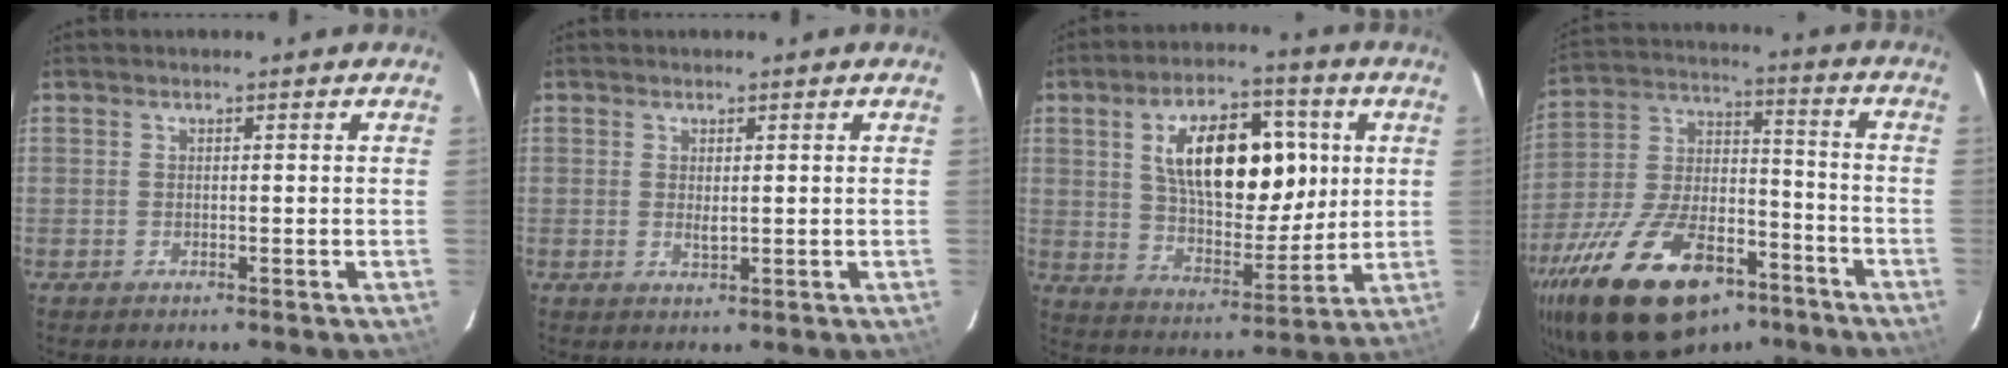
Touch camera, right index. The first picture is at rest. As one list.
[{"total": 1.5, "force": [0.2, 0.5, 1.4], "torque": [-0.026, -0.002, 0.005]}, {"total": 18.3, "force": [4.6, 9.4, 15.0], "torque": [-0.248, 0.015, 0.083]}, {"total": 27.8, "force": [-17.4, 13.5, 17.0], "torque": [-0.345, -0.007, -0.273]}]